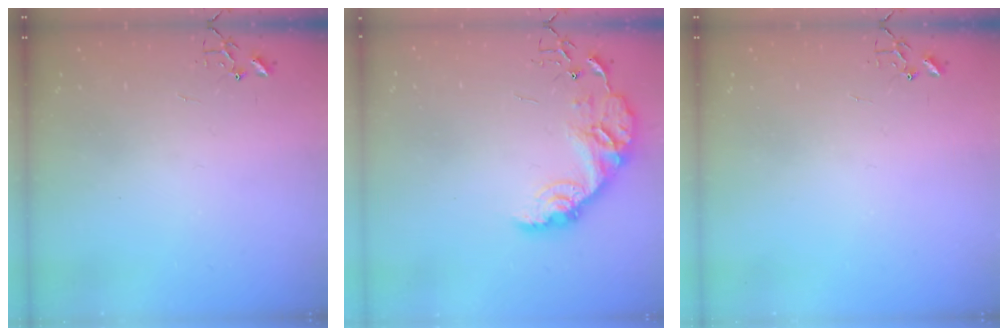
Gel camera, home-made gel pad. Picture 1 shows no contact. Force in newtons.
{"total": 14.5, "press": 14.5, "slide": 1.0}
{"total": 0.0}